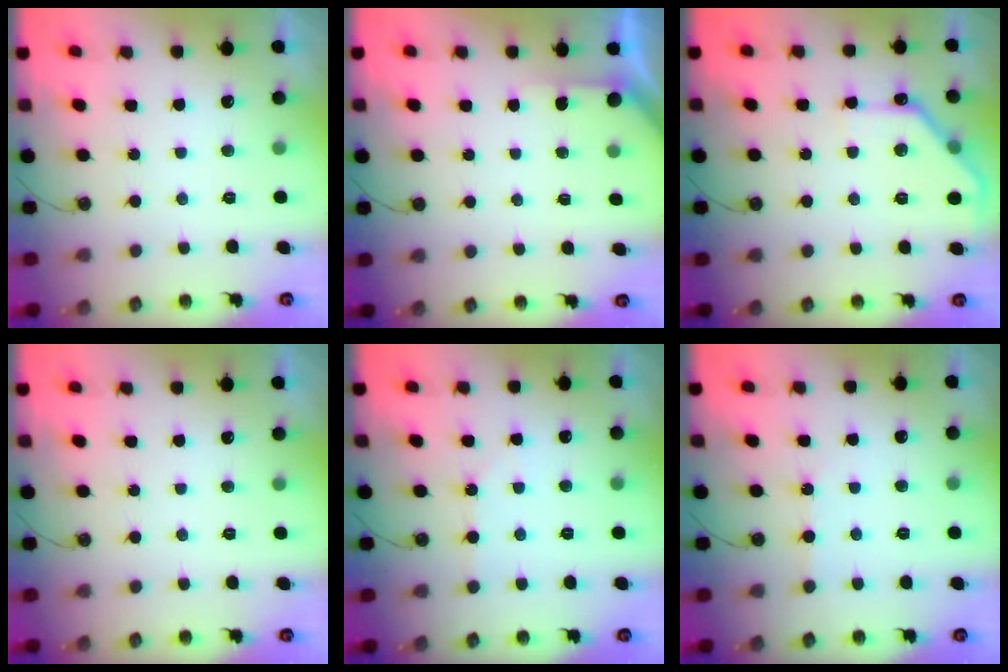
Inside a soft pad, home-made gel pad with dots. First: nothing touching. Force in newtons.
{"total": 2.5, "press": 2.5, "slide": 0.3}
{"total": 10.9, "press": 10.9, "slide": 0.5}
{"total": 0.0}
{"total": 2.8, "press": 2.7, "slide": 0.5}
{"total": 2.4, "press": 2.4, "slide": 0.2}